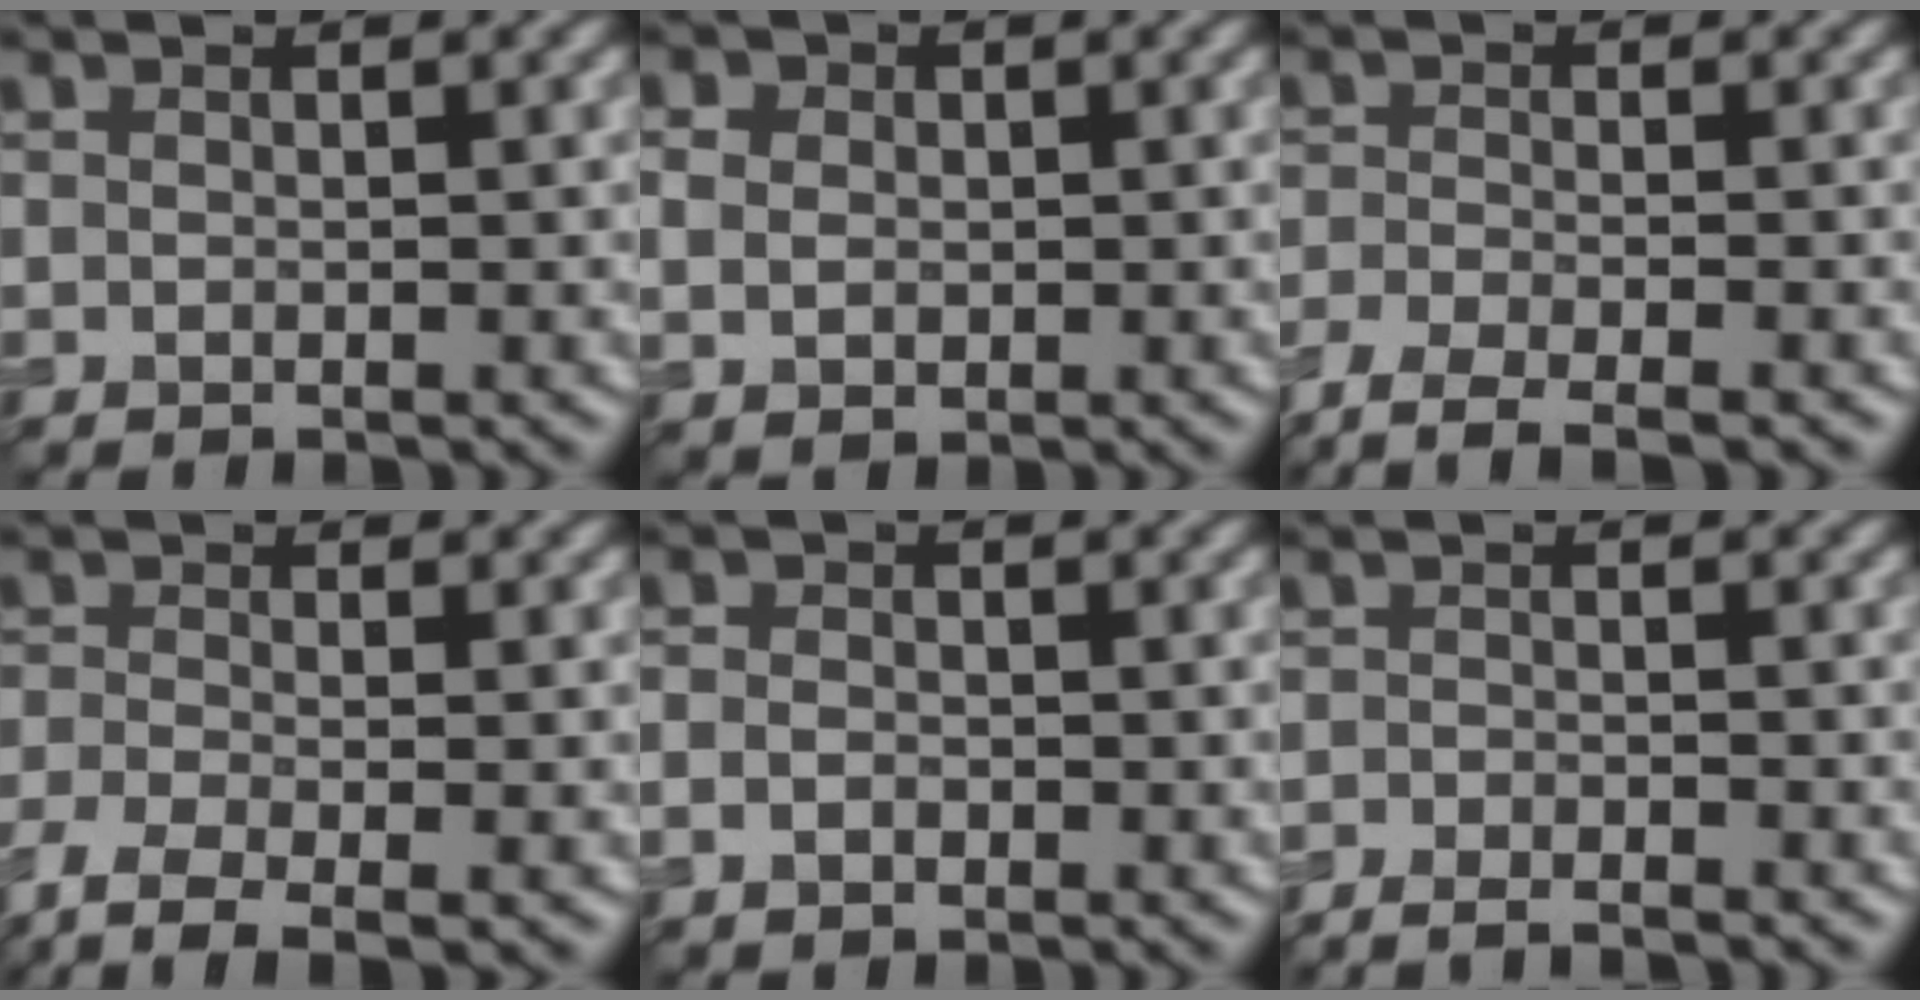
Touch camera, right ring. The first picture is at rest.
{"total": 4.6, "force": [1.3, 3.7, 2.4], "torque": [-0.035, 0.021, -0.002]}
{"total": 5.4, "force": [-4.2, 1.2, 3.2], "torque": [-0.062, -0.016, -0.085]}
{"total": 4.9, "force": [-3.2, 1.4, 3.4], "torque": [-0.077, -0.015, -0.072]}
{"total": 1.9, "force": [-0.6, 1.5, 1.0], "torque": [-0.012, -0.002, -0.016]}
{"total": 3.2, "force": [-2.9, 0.6, 1.2], "torque": [-0.013, 0.003, -0.044]}